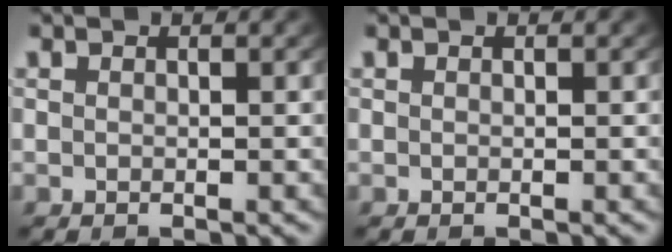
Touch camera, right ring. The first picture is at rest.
{"total": 0.0}